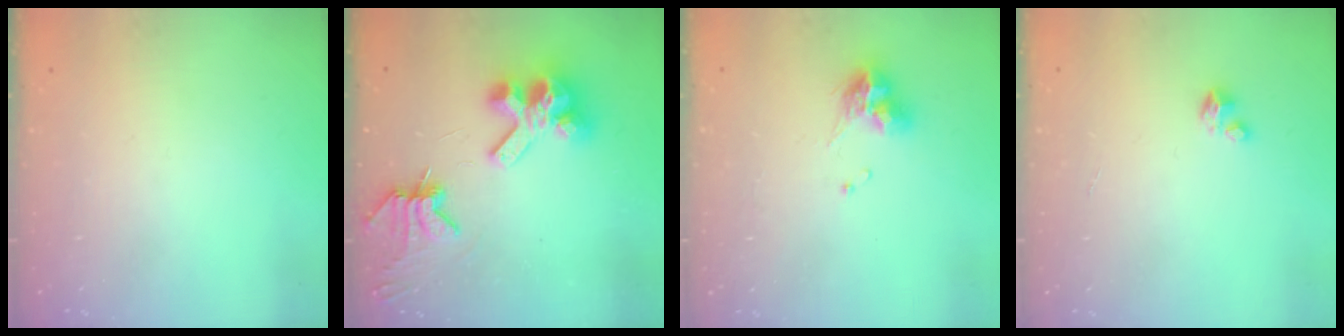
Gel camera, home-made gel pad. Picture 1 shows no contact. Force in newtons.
{"total": 9.9, "press": 9.8, "slide": 1.1}
{"total": 8.5, "press": 8.4, "slide": 0.9}
{"total": 1.7, "press": 1.6, "slide": 0.1}